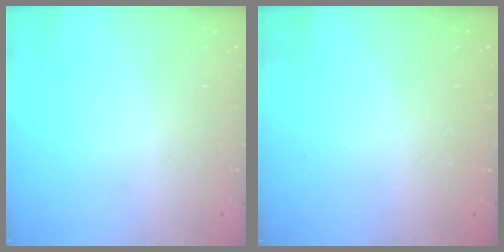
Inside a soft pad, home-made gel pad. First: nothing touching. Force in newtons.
{"total": 0.0}